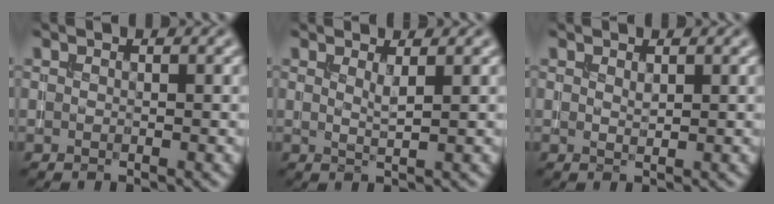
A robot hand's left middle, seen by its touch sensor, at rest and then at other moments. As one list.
[{"total": 1.2, "force": [0.7, 0.2, 1.0], "torque": [-0.016, -0.003, 0.011]}, {"total": 0.7, "force": [0.5, 0.2, 0.4], "torque": [-0.012, -0.003, 0.010]}]